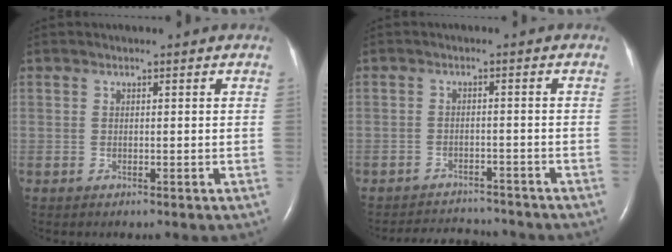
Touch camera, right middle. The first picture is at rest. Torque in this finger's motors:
{"motor_torque": [0.02, -0.10, 0.01, 0.02]}